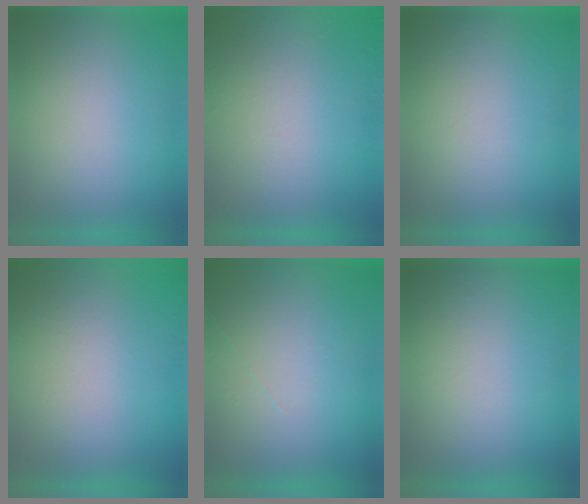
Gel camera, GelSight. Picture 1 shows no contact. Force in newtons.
{"total": 4.7}
{"total": 1.0}
{"total": 7.6}
{"total": 1.2}
{"total": 1.0}